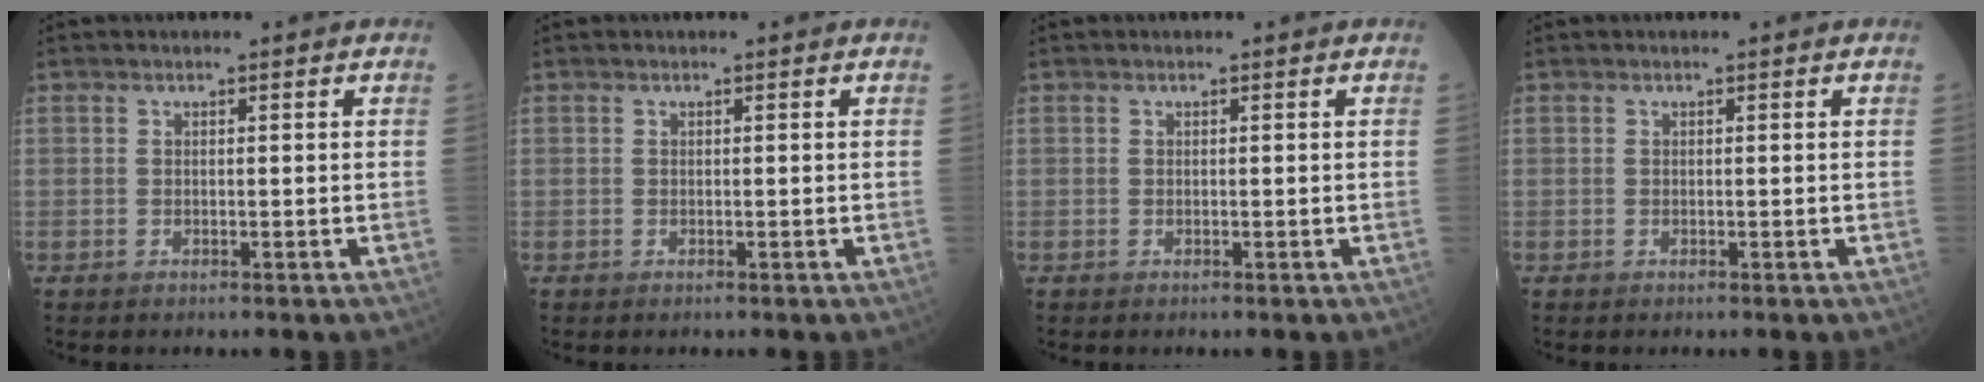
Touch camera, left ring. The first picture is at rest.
{"total": 0.0}
{"total": 0.0}
{"total": 0.0}